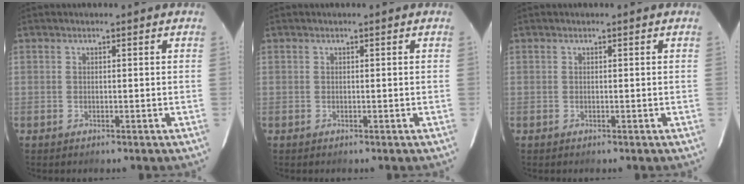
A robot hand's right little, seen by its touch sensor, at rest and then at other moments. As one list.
[{"total": 0.0}, {"total": 0.0}]